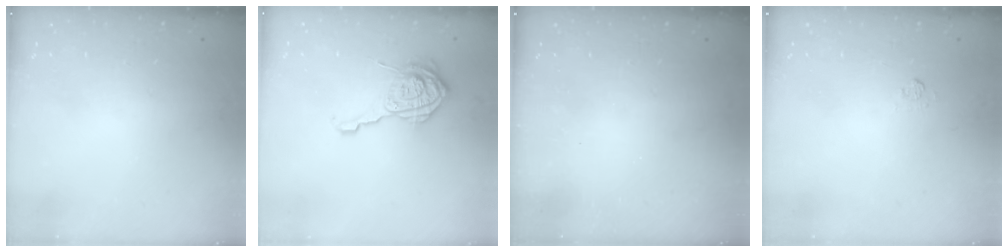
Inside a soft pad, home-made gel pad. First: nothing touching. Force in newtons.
{"total": 11.7, "press": 11.6, "slide": 0.7}
{"total": 2.4, "press": 2.3, "slide": 0.8}
{"total": 5.2, "press": 5.1, "slide": 1.2}